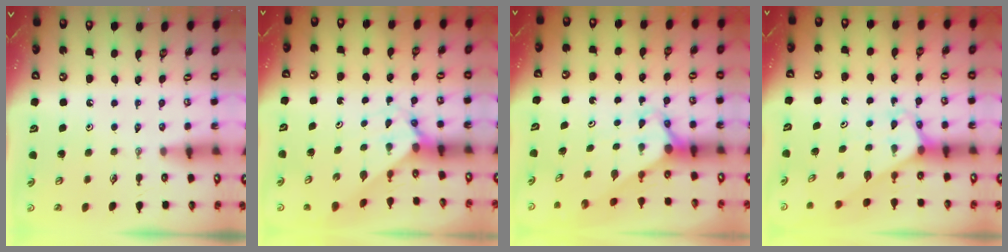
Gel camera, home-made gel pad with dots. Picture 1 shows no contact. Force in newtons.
{"total": 1.9, "press": 1.9, "slide": 0.2}
{"total": 2.7, "press": 2.7, "slide": 0.2}
{"total": 3.2, "press": 3.2, "slide": 0.2}